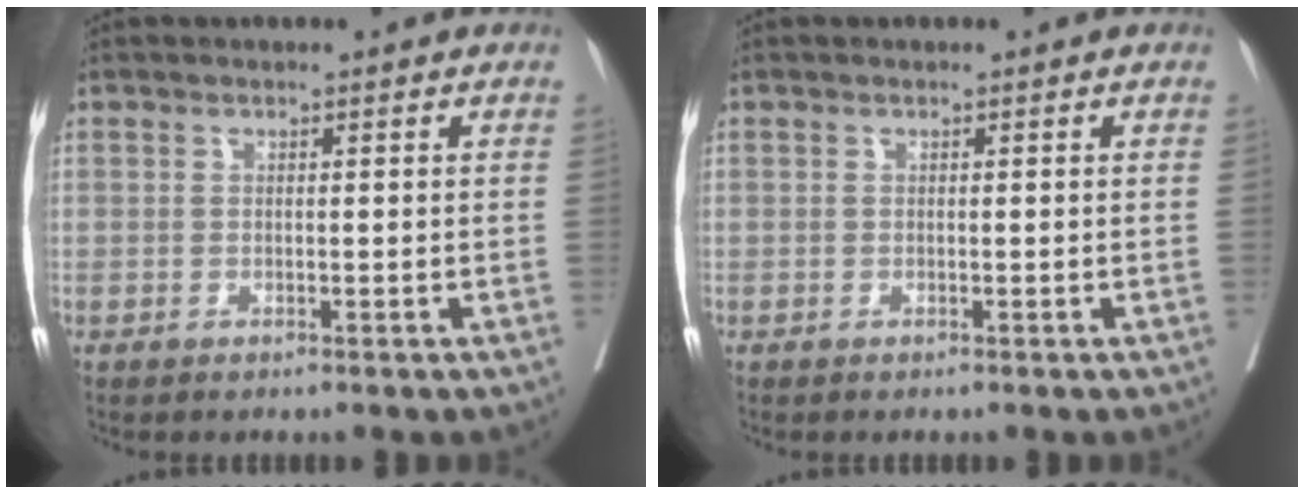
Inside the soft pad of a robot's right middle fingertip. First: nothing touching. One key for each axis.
{"total": 0.0}